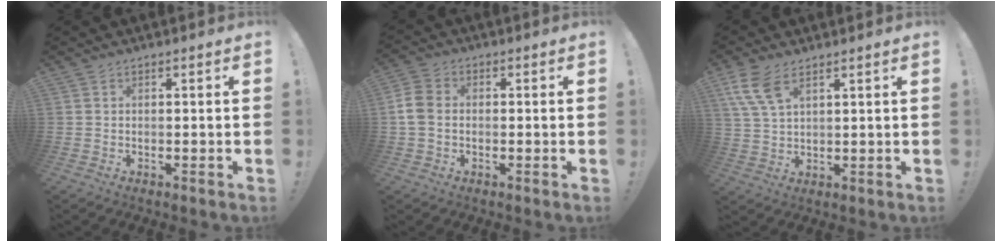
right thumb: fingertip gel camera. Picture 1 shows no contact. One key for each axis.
{"total": 6.6, "fx": -0.6, "fy": 5.0, "fz": 4.3, "tx": -0.104, "ty": 0.011, "tz": -0.006}
{"total": 8.8, "fx": 5.1, "fy": 4.6, "fz": 5.5, "tx": -0.111, "ty": -0.013, "tz": 0.100}